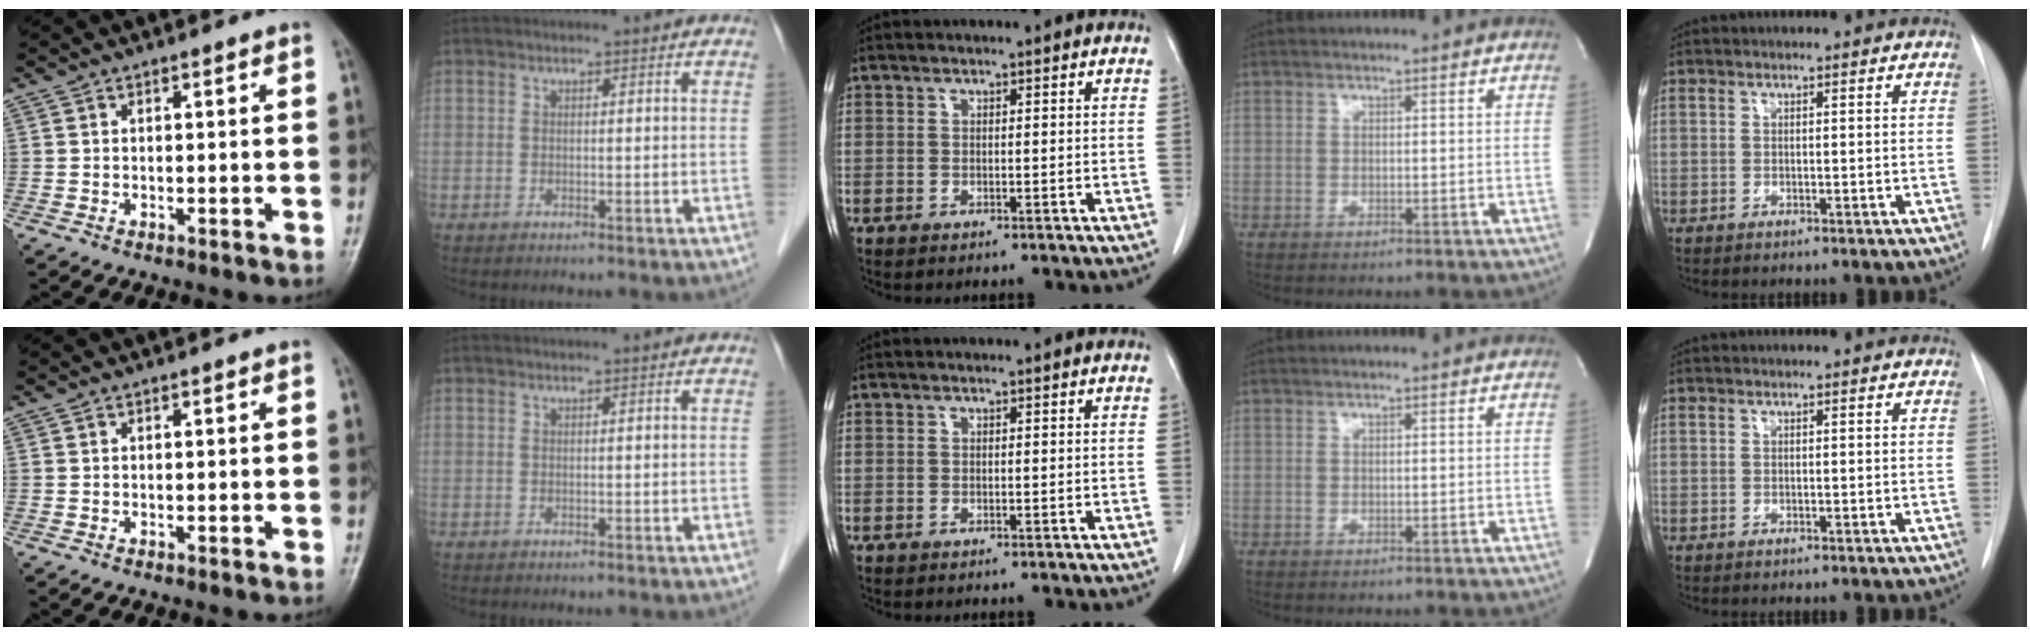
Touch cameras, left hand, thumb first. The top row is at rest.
{}